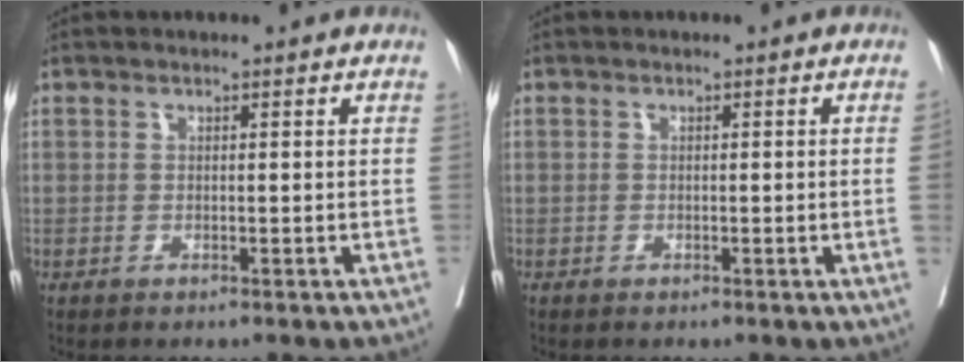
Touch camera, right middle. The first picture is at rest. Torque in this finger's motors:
{"motor_torque": [1.07, -1.07, 0.02, -0.21]}